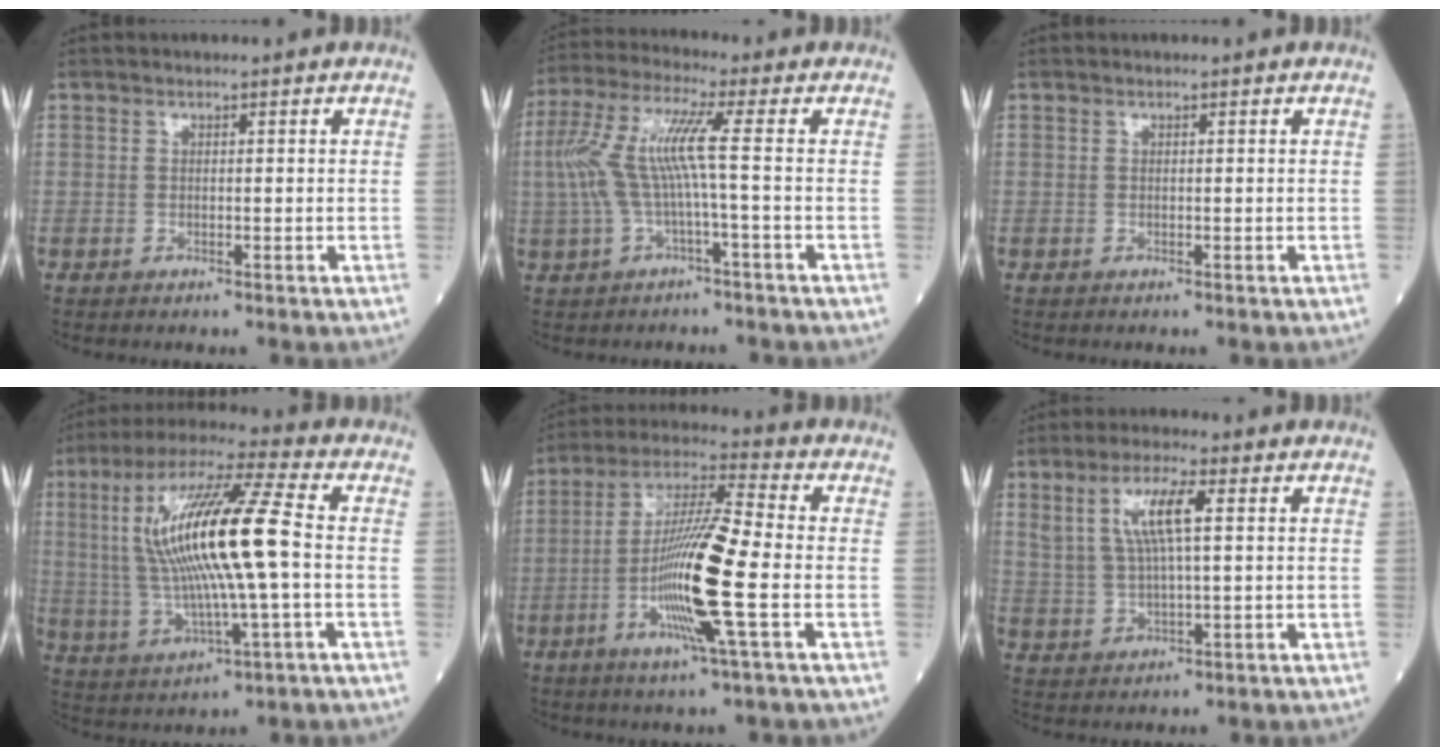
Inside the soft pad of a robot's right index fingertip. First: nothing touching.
{"total": 8.3, "force": [-0.5, -0.3, 8.3], "torque": [-0.187, 0.027, -0.010]}
{"total": 0.0}
{"total": 18.2, "force": [1.2, 1.6, 18.1], "torque": [-0.365, 0.016, 0.022]}
{"total": 13.8, "force": [-3.4, -0.3, 13.4], "torque": [-0.262, -0.007, -0.071]}
{"total": 7.4, "force": [2.4, 1.3, 6.8], "torque": [-0.143, 0.012, 0.052]}